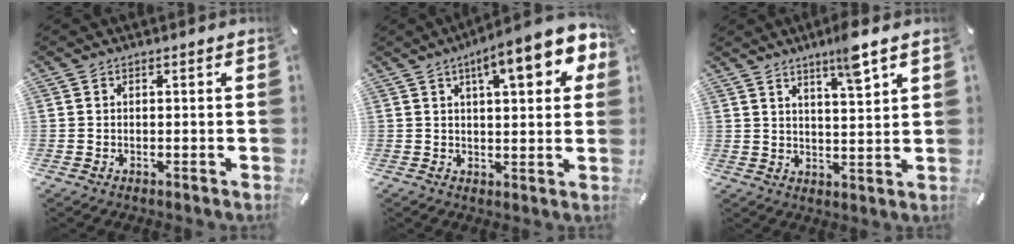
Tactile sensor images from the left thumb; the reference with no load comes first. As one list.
[{"total": 12.4, "force": [5.8, 3.4, 10.5], "torque": [-0.146, -0.022, 0.089]}, {"total": 7.1, "force": [5.3, 0.5, 4.6], "torque": [-0.071, -0.034, 0.086]}]